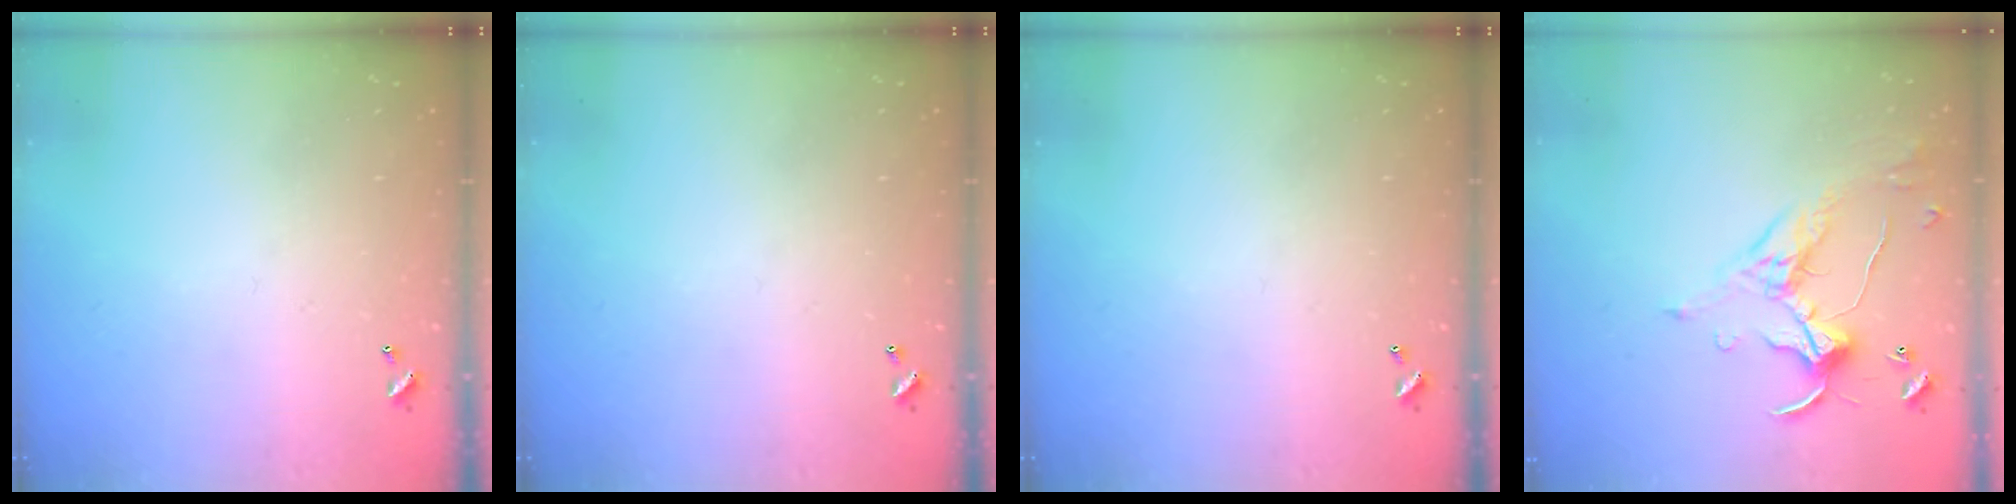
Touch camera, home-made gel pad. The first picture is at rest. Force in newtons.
{"total": 0.0}
{"total": 0.0}
{"total": 1.7, "press": 1.5, "slide": 0.8}